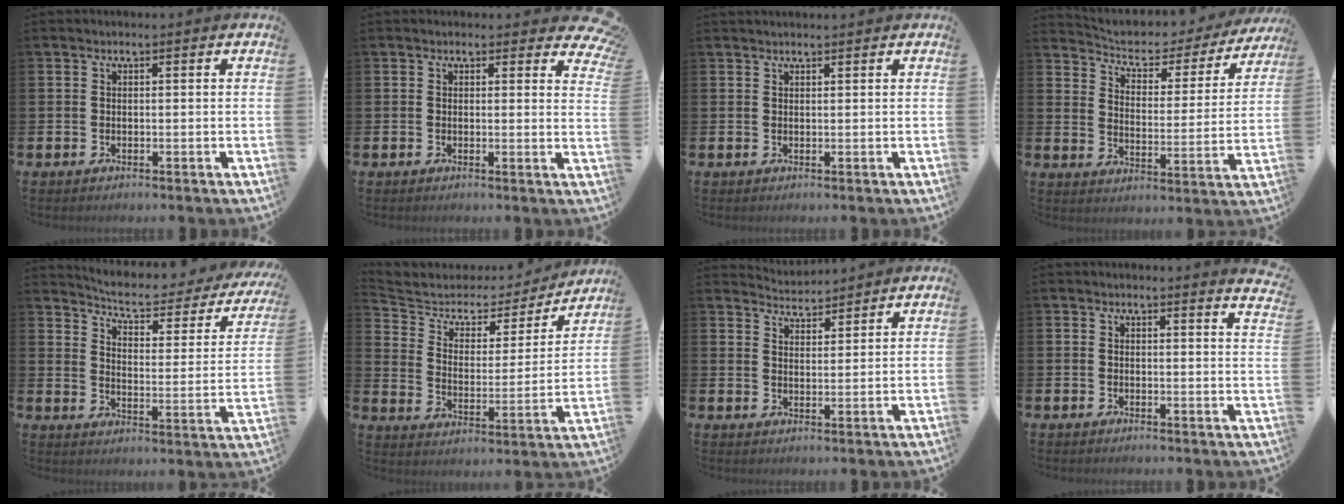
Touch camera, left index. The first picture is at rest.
{"total": 1.8, "force": [1.5, 1.0, 0.2], "torque": [0.007, -0.007, 0.023]}
{"total": 0.9, "force": [0.9, 0.0, 0.0], "torque": [0.000, 0.000, 0.016]}
{"total": 4.9, "force": [4.5, 1.6, 1.1], "torque": [-0.054, -0.036, 0.070]}
{"total": 6.0, "force": [5.3, 1.3, 2.5], "torque": [-0.071, -0.037, 0.083]}
{"total": 5.4, "force": [4.3, 2.9, 1.5], "torque": [-0.062, -0.032, 0.066]}
{"total": 3.6, "force": [3.6, 0.4, -0.5], "torque": [-0.001, -0.024, 0.065]}
{"total": 1.9, "force": [1.9, -0.2, 0.0], "torque": [0.006, -0.016, 0.032]}